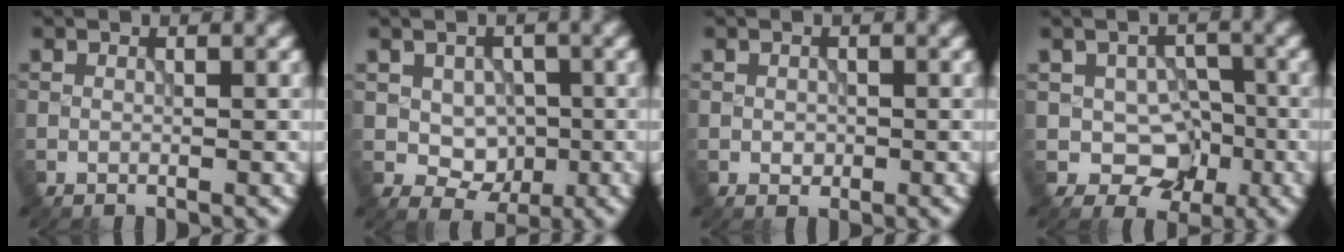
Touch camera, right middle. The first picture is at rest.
{"total": 3.6, "force": [0.0, 2.9, 2.2], "torque": [-0.034, -0.008, 0.003]}
{"total": 0.8, "force": [-0.1, 0.7, 0.5], "torque": [-0.008, -0.003, -0.003]}
{"total": 4.6, "force": [-1.1, 3.6, 2.7], "torque": [-0.035, -0.006, -0.020]}